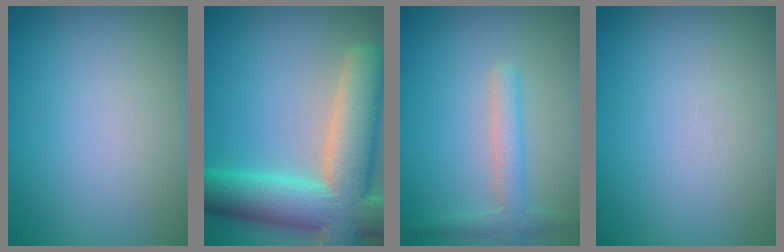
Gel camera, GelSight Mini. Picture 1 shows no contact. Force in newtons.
{"total": 12.0, "press": 11.9, "slide": 1.0}
{"total": 2.4, "press": 2.4, "slide": 0.1}
{"total": 0.0}